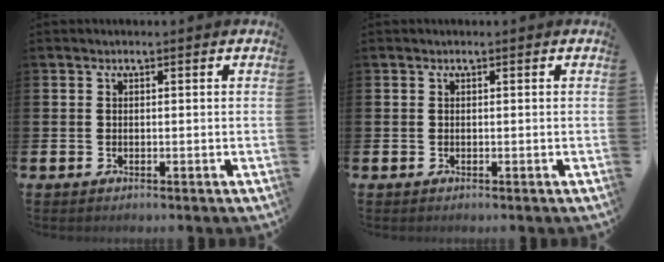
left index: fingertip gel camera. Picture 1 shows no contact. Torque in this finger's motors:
{"motor_torque": [-0.01, -0.01, 0.04, 0.00]}